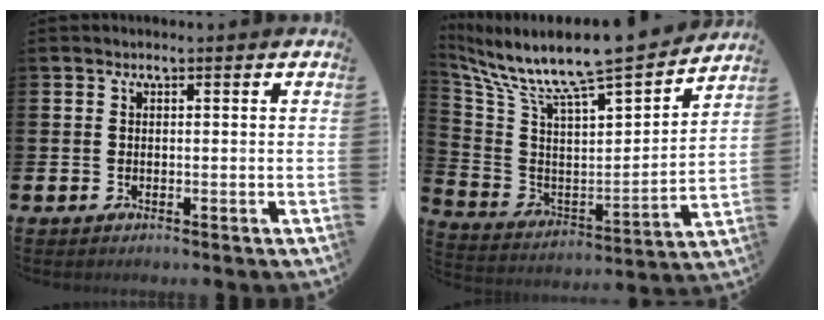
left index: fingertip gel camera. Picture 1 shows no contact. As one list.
[{"total": 9.7, "force": [8.6, 0.8, 4.3], "torque": [-0.122, -0.077, 0.139]}]